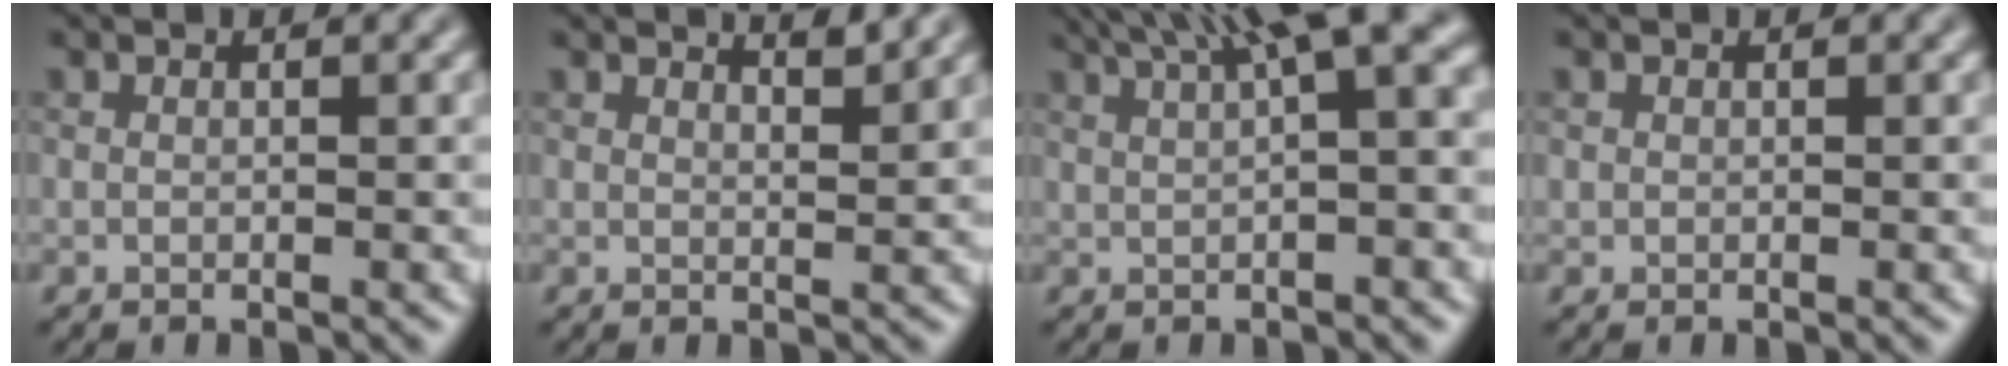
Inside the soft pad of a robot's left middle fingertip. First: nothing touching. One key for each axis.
{"total": 2.6, "fx": 2.3, "fy": 0.4, "fz": 0.9, "tx": 0.011, "ty": 0.015, "tz": 0.021}
{"total": 7.9, "fx": 4.0, "fy": 1.9, "fz": 6.5, "tx": -0.085, "ty": 0.034, "tz": 0.063}
{"total": 0.0}